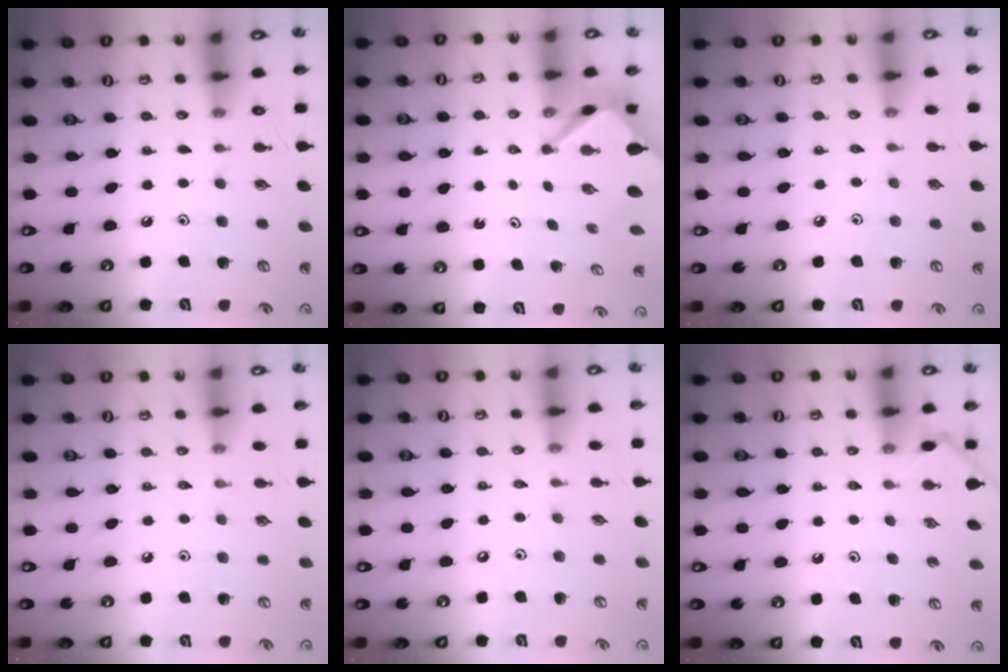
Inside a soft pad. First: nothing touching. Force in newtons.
{"total": 3.4, "press": 3.4, "slide": 0.5}
{"total": 2.9, "press": 2.8, "slide": 0.5}
{"total": 0.0}
{"total": 4.2, "press": 4.1, "slide": 0.7}
{"total": 3.2, "press": 3.1, "slide": 0.6}